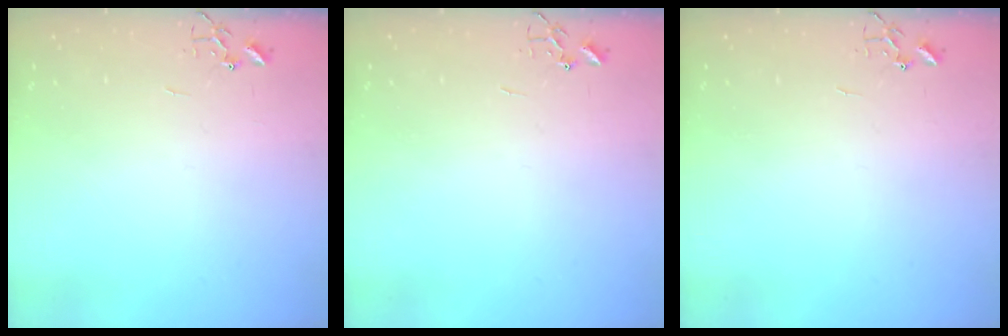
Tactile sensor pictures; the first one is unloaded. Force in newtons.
{"total": 0.0}
{"total": 0.0}